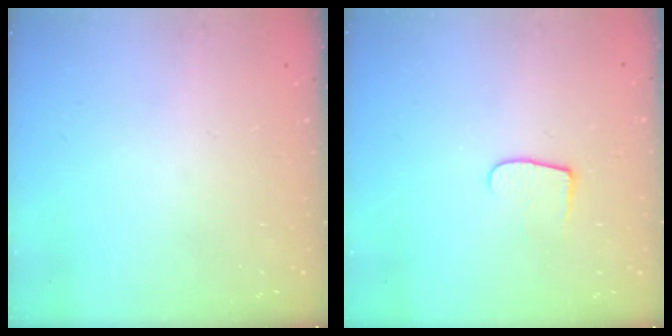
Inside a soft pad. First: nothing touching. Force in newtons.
{"total": 6.1, "press": 6.0, "slide": 0.6}